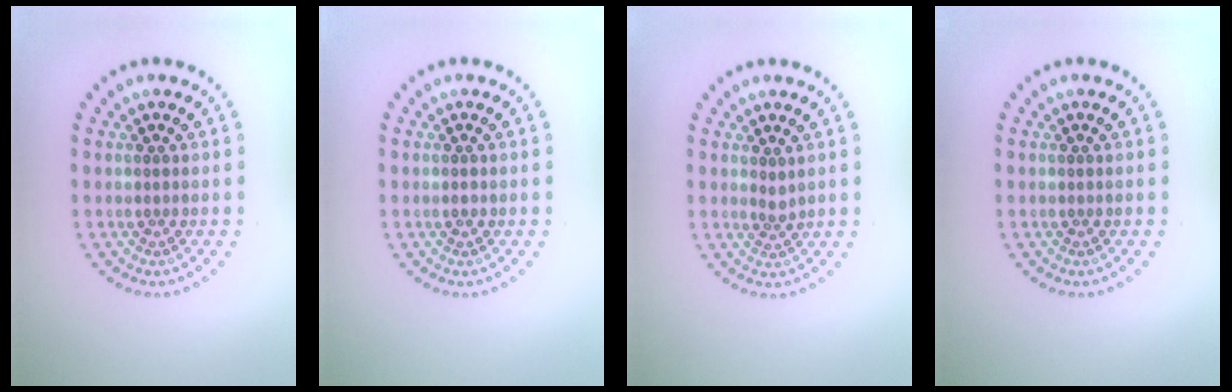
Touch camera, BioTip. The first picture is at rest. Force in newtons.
{"total": 0.7, "press": 0.7, "slide": 0.1}
{"total": 0.9, "press": 0.6, "slide": 0.7}
{"total": 0.0}